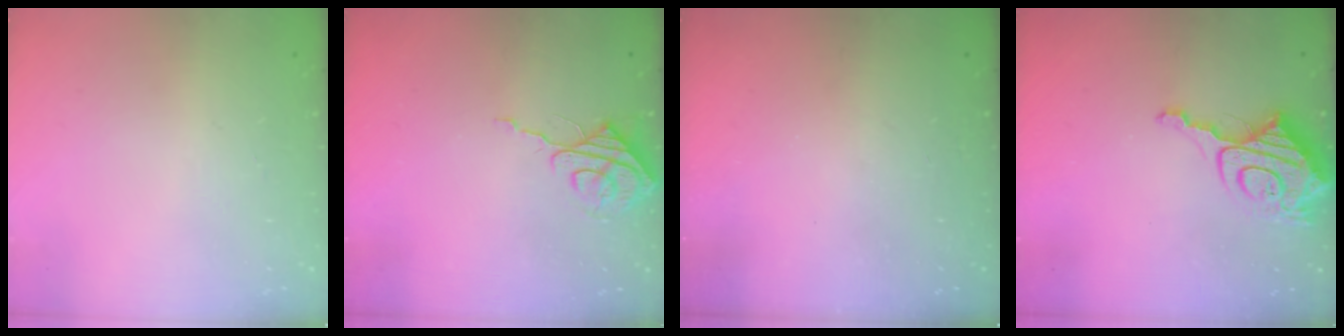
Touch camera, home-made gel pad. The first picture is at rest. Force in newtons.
{"total": 7.7, "press": 7.7, "slide": 0.3}
{"total": 0.0}
{"total": 12.7, "press": 12.6, "slide": 1.6}